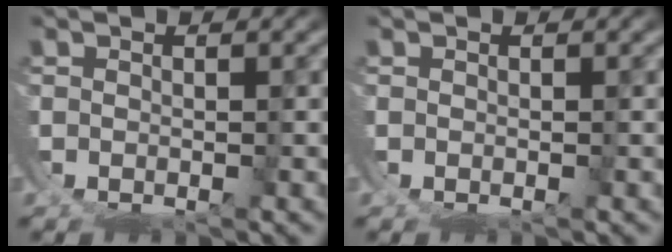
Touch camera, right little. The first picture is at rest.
{"total": 0.0}